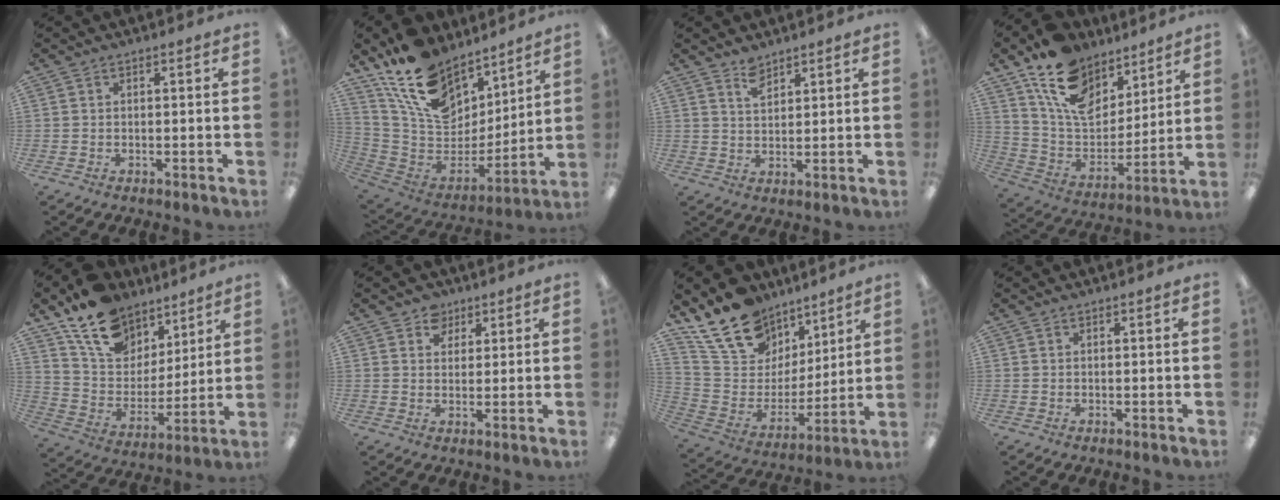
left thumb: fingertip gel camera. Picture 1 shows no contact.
{"total": 18.0, "force": [12.3, 10.6, 7.8], "torque": [-0.156, -0.081, 0.232]}
{"total": 3.8, "force": [3.3, 1.4, 1.2], "torque": [-0.022, -0.018, 0.062]}
{"total": 16.6, "force": [11.2, 9.8, 7.6], "torque": [-0.151, -0.060, 0.211]}
{"total": 16.6, "force": [12.2, 9.8, 5.4], "torque": [-0.107, -0.083, 0.229]}
{"total": 4.8, "force": [3.1, 3.5, 1.0], "torque": [-0.011, -0.010, 0.055]}
{"total": 18.7, "force": [13.9, 11.0, 5.9], "torque": [-0.136, -0.087, 0.261]}
{"total": 0.0}